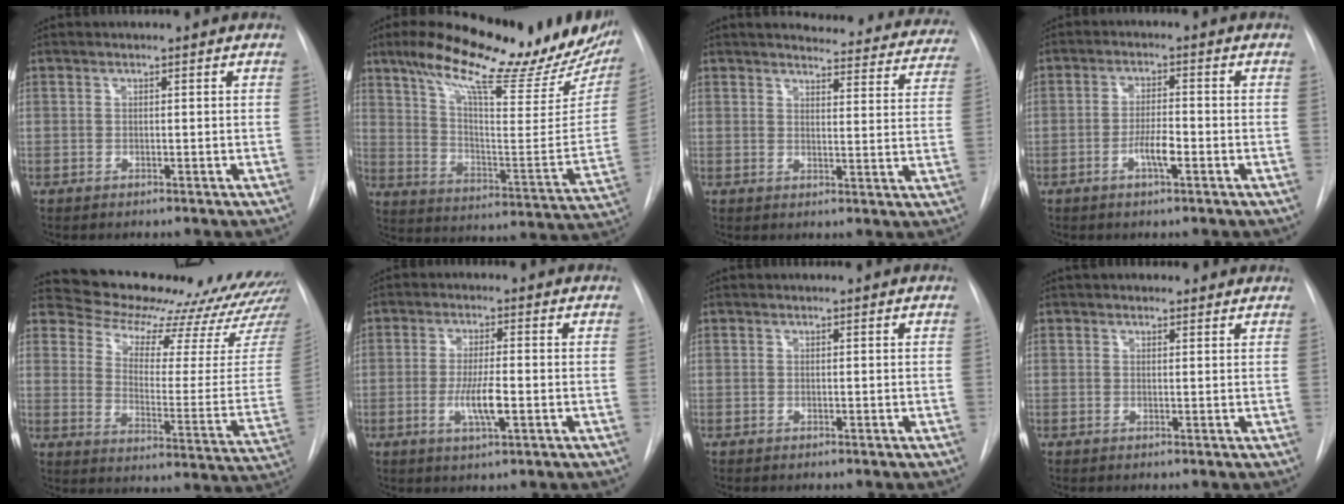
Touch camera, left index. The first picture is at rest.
{"total": 26.7, "force": [19.6, 5.8, 17.1], "torque": [-0.258, -0.018, 0.269]}
{"total": 21.2, "force": [20.0, 4.9, 5.3], "torque": [-0.048, -0.060, 0.211]}
{"total": 4.0, "force": [-1.7, 0.7, 3.5], "torque": [-0.065, 0.000, -0.033]}
{"total": 25.6, "force": [24.4, 3.4, 7.1], "torque": [-0.101, -0.125, 0.298]}
{"total": 5.5, "force": [-1.5, 0.7, 5.3], "torque": [-0.104, -0.010, -0.026]}
{"total": 0.0}
{"total": 2.5, "force": [2.2, 1.2, 0.5], "torque": [-0.004, 0.014, 0.021]}